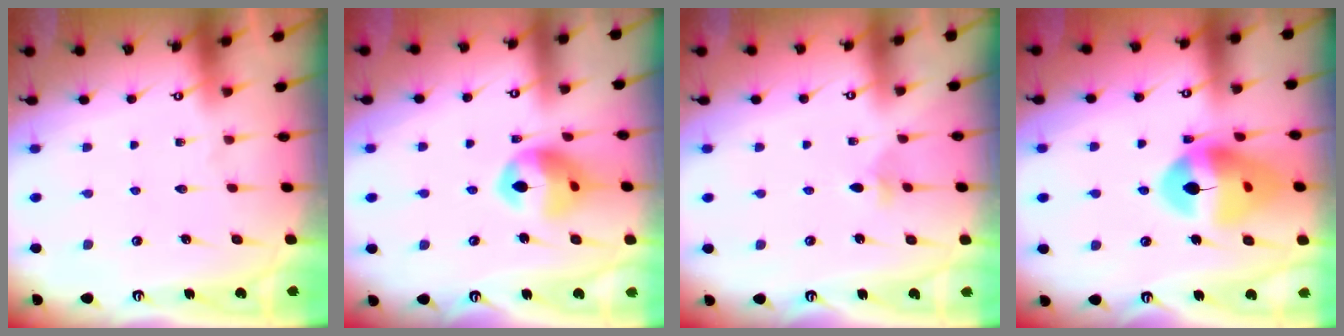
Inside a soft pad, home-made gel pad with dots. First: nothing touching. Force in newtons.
{"total": 13.2, "press": 13.0, "slide": 1.9}
{"total": 2.3, "press": 2.3, "slide": 0.4}
{"total": 16.8, "press": 16.7, "slide": 2.3}